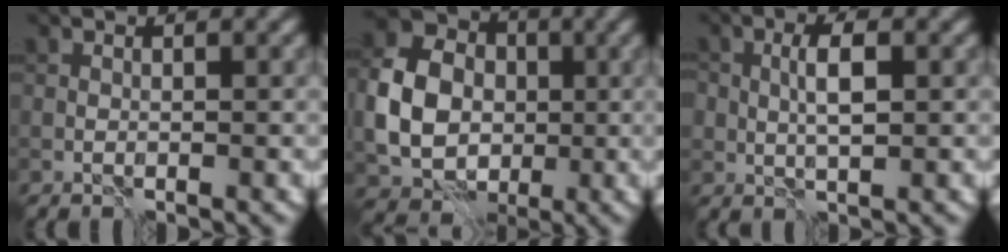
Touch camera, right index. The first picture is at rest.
{"total": 8.0, "force": [-0.1, 6.7, 4.3], "torque": [-0.095, 0.007, -0.009]}
{"total": 2.6, "force": [0.7, 1.3, 2.2], "torque": [-0.043, 0.003, 0.012]}